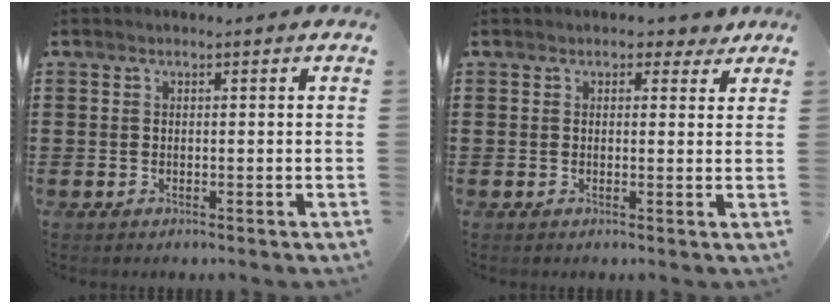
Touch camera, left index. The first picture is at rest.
{"total": 2.5, "force": [1.8, 1.4, 1.0], "torque": [-0.010, 0.002, 0.028]}